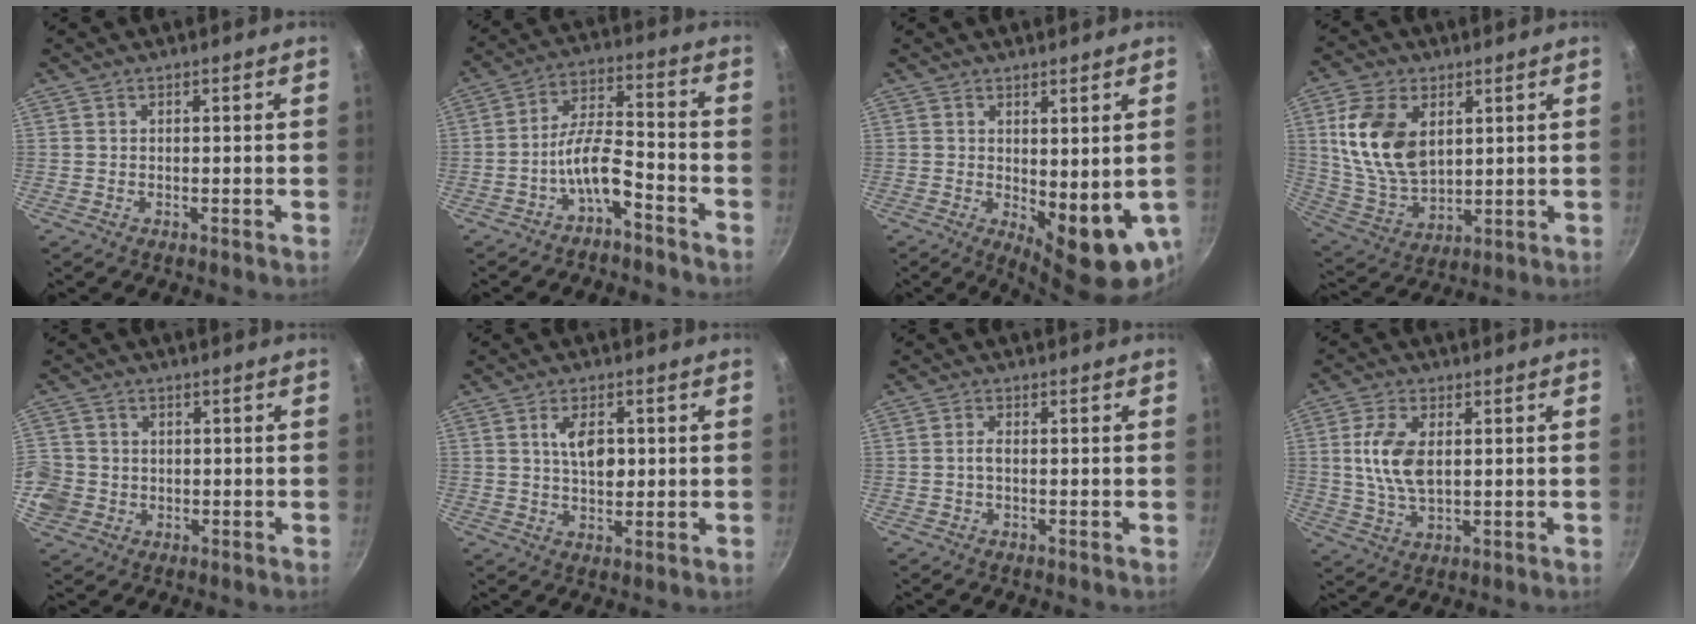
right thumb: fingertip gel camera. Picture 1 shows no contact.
{"total": 8.4, "force": [-5.2, 3.2, 5.7], "torque": [-0.102, 0.058, -0.091]}
{"total": 10.3, "force": [-0.1, 4.3, 9.3], "torque": [-0.103, -0.015, 0.013]}
{"total": 15.2, "force": [4.1, 9.6, 11.0], "torque": [-0.194, -0.020, 0.091]}
{"total": 10.6, "force": [-1.0, 9.9, 3.6], "torque": [-0.097, 0.024, -0.015]}
{"total": 6.5, "force": [1.1, 3.6, 5.3], "torque": [-0.076, -0.004, 0.017]}
{"total": 1.6, "force": [-0.3, 0.8, 1.4], "torque": [-0.029, 0.009, -0.009]}
{"total": 9.0, "force": [1.2, 4.9, 7.4], "torque": [-0.145, 0.000, 0.024]}